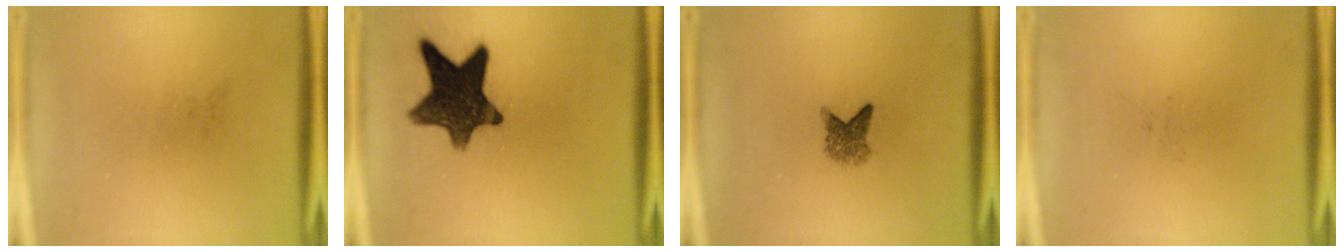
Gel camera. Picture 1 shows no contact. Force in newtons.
{"total": 12.8}
{"total": 2.7}
{"total": 0.0}